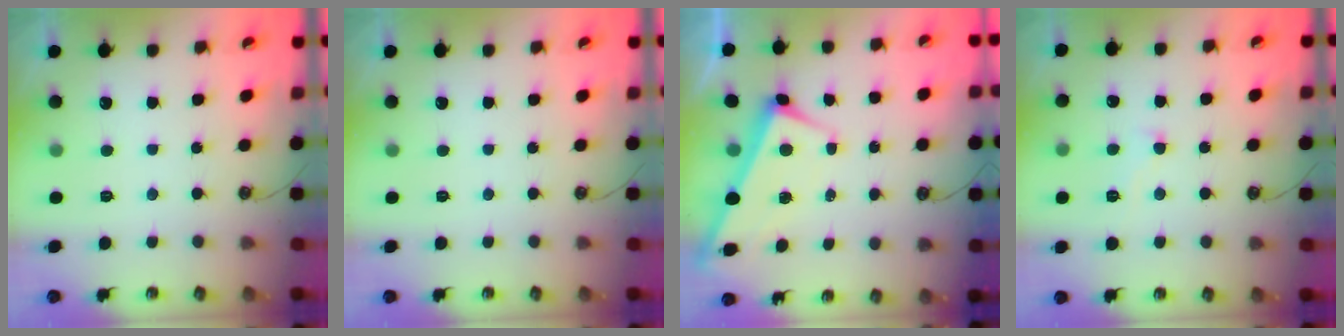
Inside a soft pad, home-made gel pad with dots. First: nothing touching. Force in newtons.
{"total": 0.0}
{"total": 1.0, "press": 0.9, "slide": 0.4}
{"total": 2.2, "press": 2.2, "slide": 0.6}